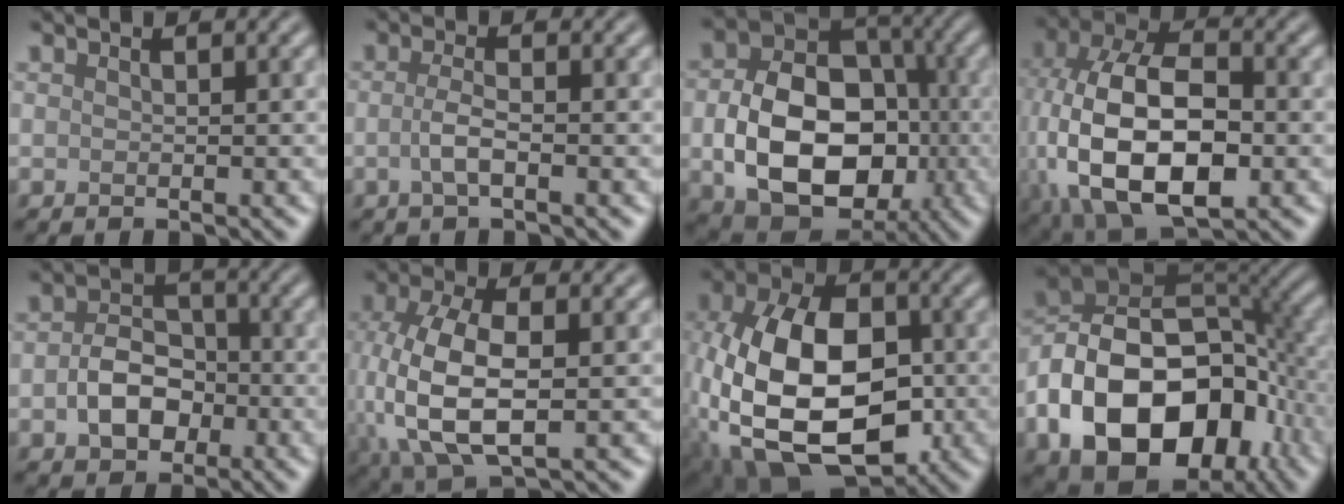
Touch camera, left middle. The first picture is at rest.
{"total": 2.1, "force": [-0.6, 0.6, 1.9], "torque": [-0.043, 0.001, -0.015]}
{"total": 11.6, "force": [-2.2, 8.3, 7.7], "torque": [-0.138, -0.009, -0.035]}
{"total": 14.8, "force": [-1.9, 8.7, 11.9], "torque": [-0.237, -0.010, -0.030]}
{"total": 4.6, "force": [-1.3, 3.4, 2.9], "torque": [-0.050, 0.001, -0.023]}
{"total": 9.4, "force": [-0.8, 4.7, 8.1], "torque": [-0.185, -0.009, -0.011]}
{"total": 15.0, "force": [-3.2, 9.3, 11.4], "torque": [-0.235, -0.013, -0.057]}
{"total": 16.1, "force": [-5.3, 10.9, 10.6], "torque": [-0.187, -0.004, -0.091]}